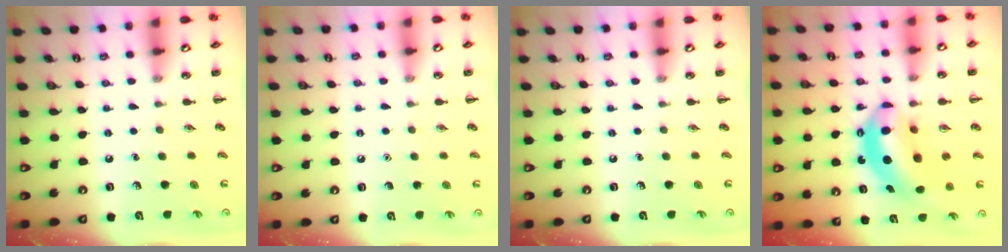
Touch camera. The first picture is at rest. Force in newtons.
{"total": 1.6, "press": 1.6, "slide": 0.1}
{"total": 0.0}
{"total": 11.8, "press": 11.3, "slide": 3.3}